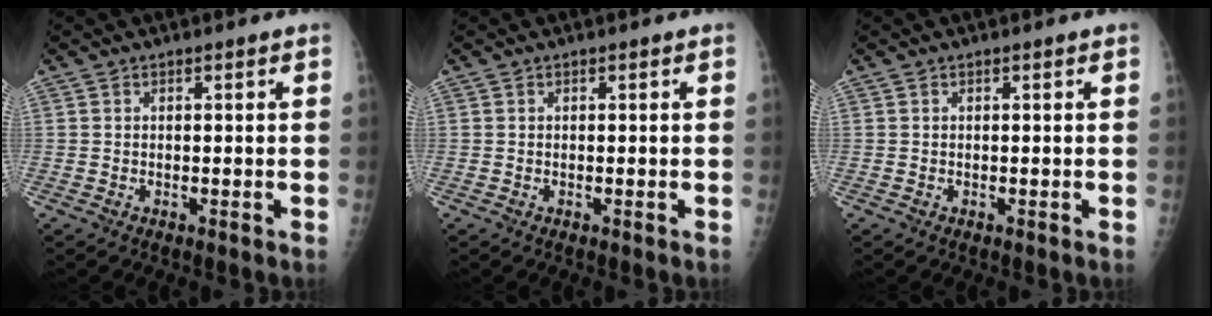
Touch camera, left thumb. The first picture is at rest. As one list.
[{"total": 0.0}, {"total": 0.0}]